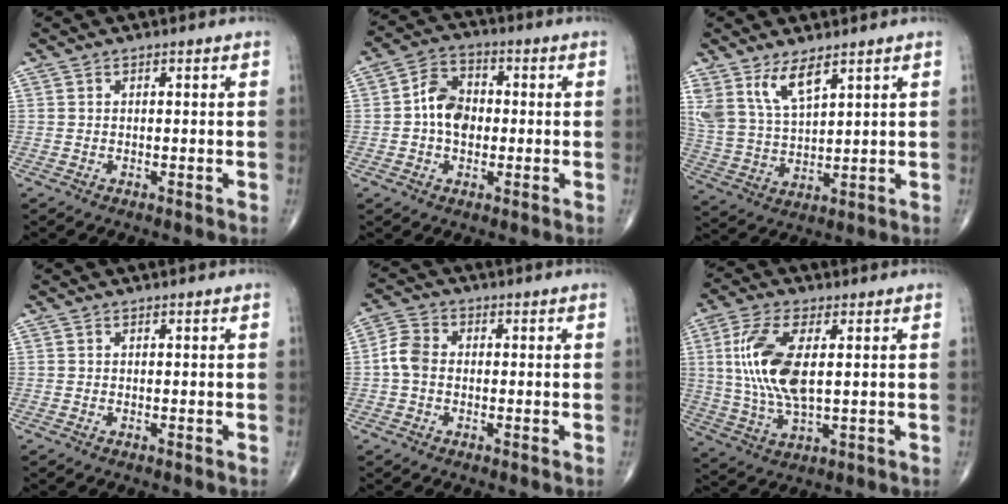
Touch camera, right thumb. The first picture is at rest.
{"total": 8.0, "force": [-0.3, 5.8, 5.5], "torque": [-0.078, 0.020, -0.015]}
{"total": 8.9, "force": [5.6, 3.4, 6.1], "torque": [-0.116, -0.026, 0.123]}
{"total": 0.0}
{"total": 4.8, "force": [-0.5, 3.6, 3.1], "torque": [-0.058, 0.013, -0.020]}
{"total": 13.3, "force": [2.1, 5.5, 11.9], "torque": [-0.263, -0.007, 0.046]}